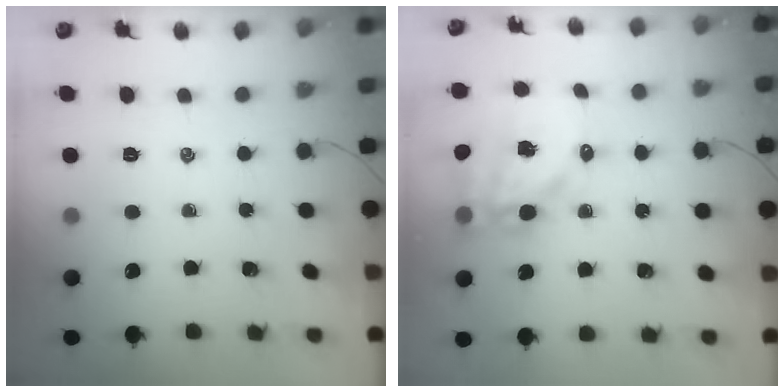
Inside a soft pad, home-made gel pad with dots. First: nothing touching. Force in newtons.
{"total": 15.4, "press": 14.9, "slide": 3.6}